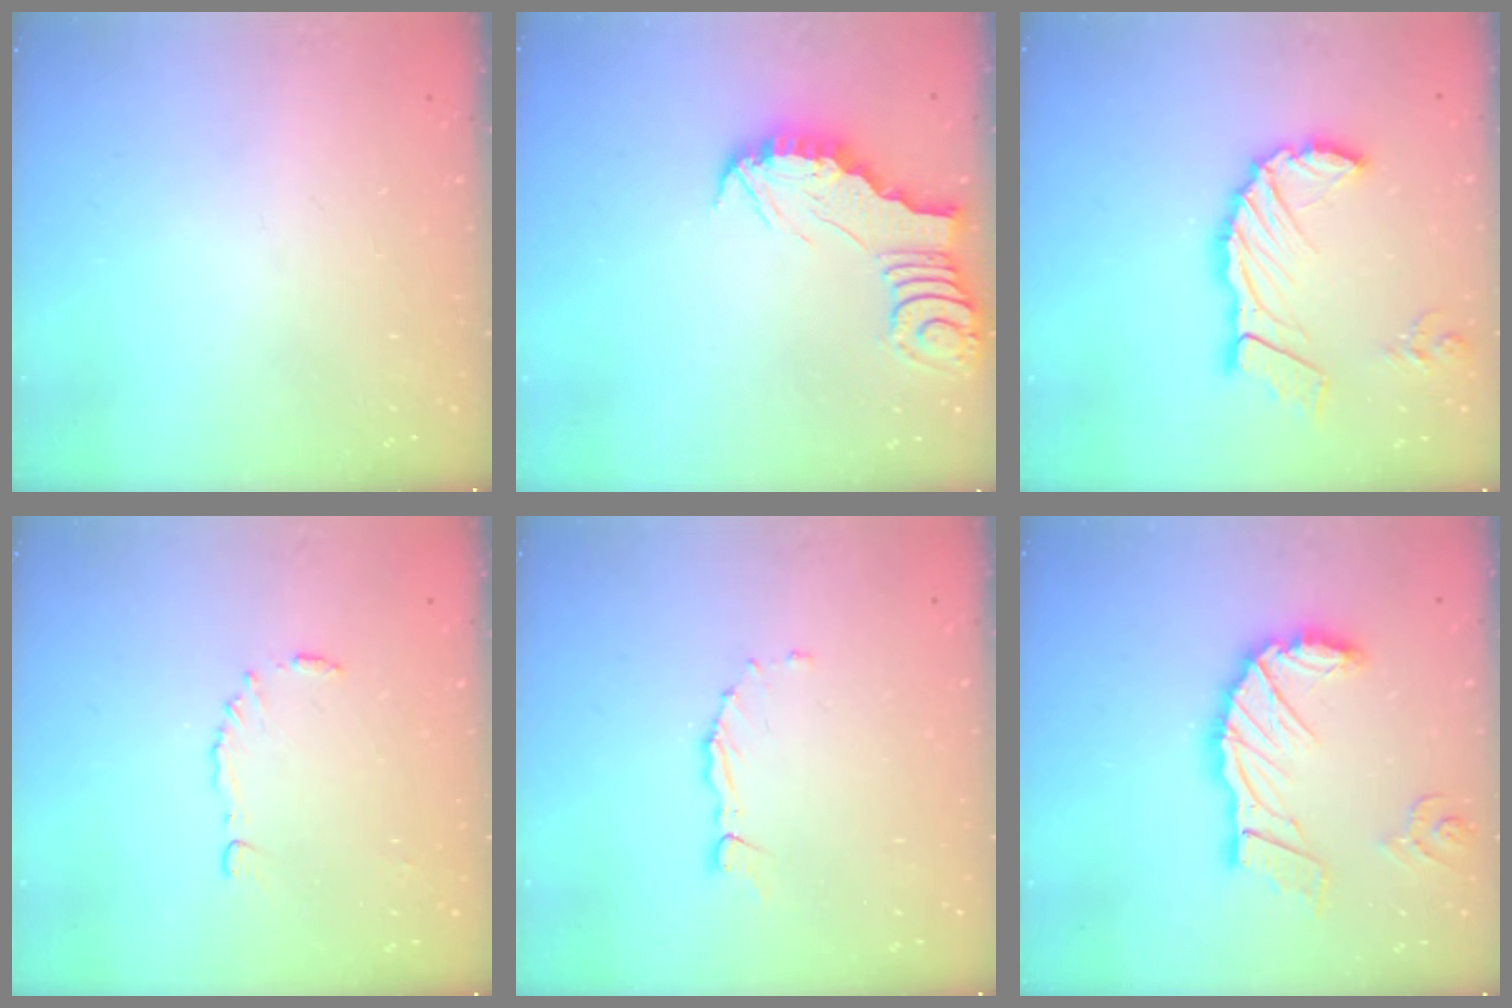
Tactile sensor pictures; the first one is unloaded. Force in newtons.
{"total": 2.6, "press": 2.6, "slide": 0.2}
{"total": 13.9, "press": 13.8, "slide": 1.6}
{"total": 7.6, "press": 7.5, "slide": 0.4}
{"total": 2.2, "press": 2.2, "slide": 0.3}
{"total": 17.6, "press": 17.4, "slide": 2.3}